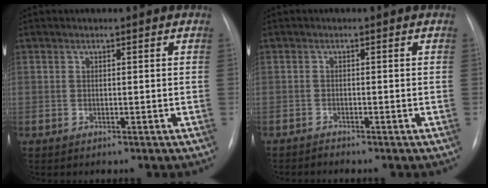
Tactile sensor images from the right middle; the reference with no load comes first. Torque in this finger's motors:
{"motor_torque": [-0.28, -0.18, -0.03, -0.01]}